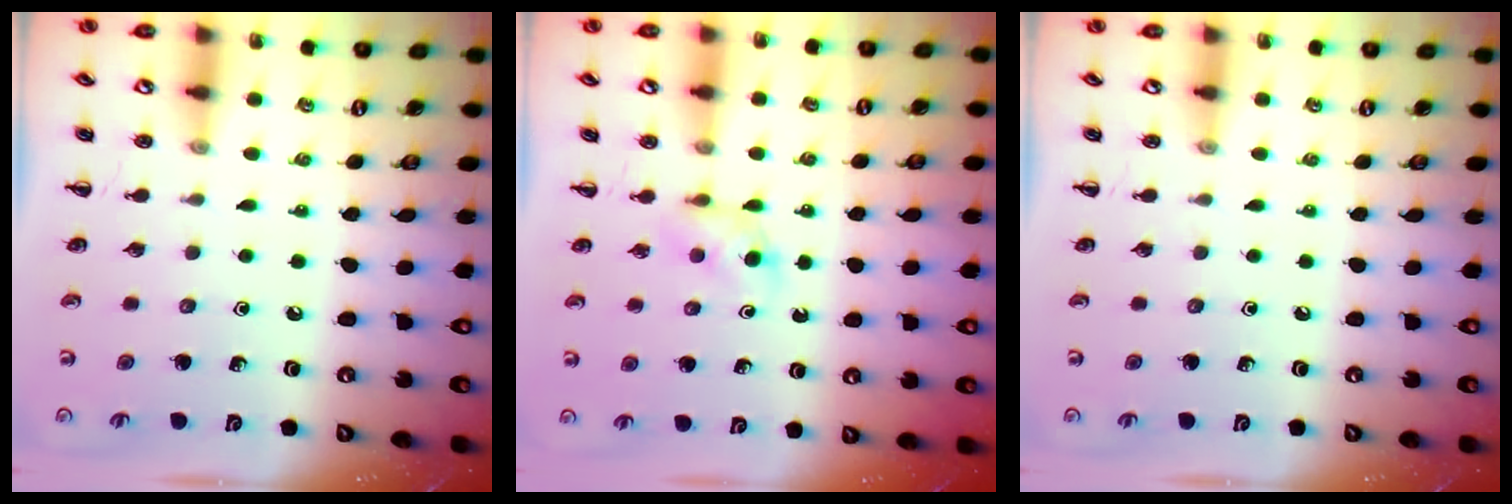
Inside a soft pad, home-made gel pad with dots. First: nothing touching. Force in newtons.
{"total": 2.9, "press": 2.6, "slide": 1.2}
{"total": 0.0}